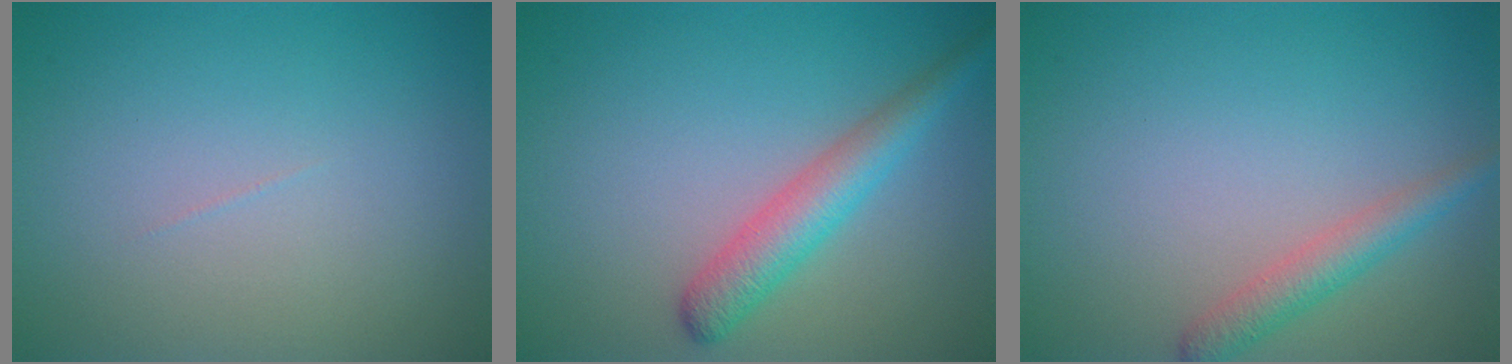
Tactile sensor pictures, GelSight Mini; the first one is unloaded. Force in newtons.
{"total": 3.6, "press": 3.6, "slide": 0.1}
{"total": 2.4, "press": 2.4, "slide": 0.1}